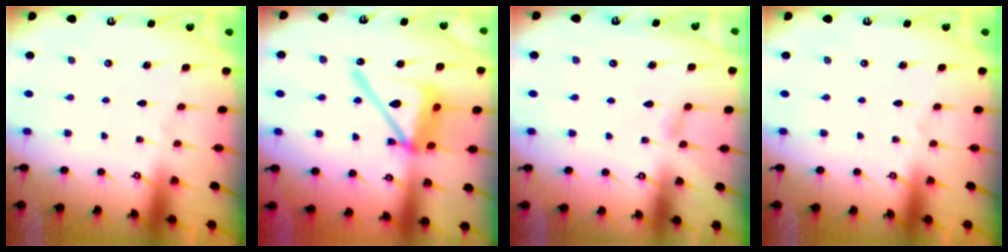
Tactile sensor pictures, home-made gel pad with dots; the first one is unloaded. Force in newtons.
{"total": 16.5, "press": 16.4, "slide": 1.9}
{"total": 4.3, "press": 4.3, "slide": 0.3}
{"total": 0.0}